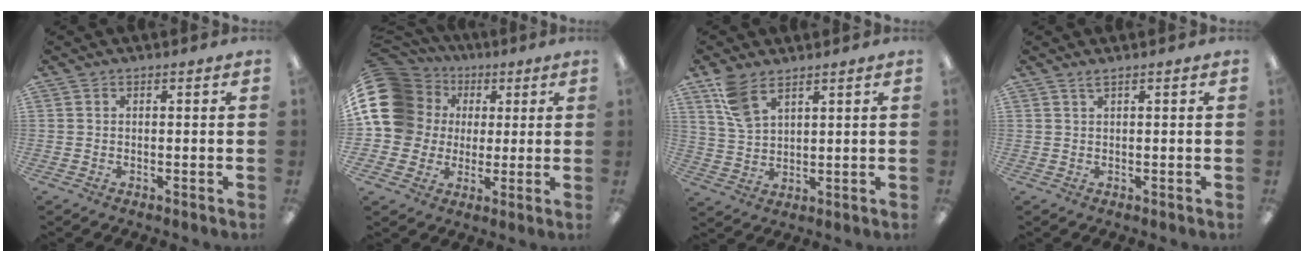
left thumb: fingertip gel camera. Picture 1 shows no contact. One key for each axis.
{"total": 15.9, "fx": 2.7, "fy": 14.2, "fz": 6.5, "tx": -0.138, "ty": 0.001, "tz": 0.060}
{"total": 7.6, "fx": 5.3, "fy": 3.6, "fz": 4.0, "tx": -0.086, "ty": -0.016, "tz": 0.101}
{"total": 1.3, "fx": 0.9, "fy": 0.1, "fz": 0.9, "tx": -0.021, "ty": 0.001, "tz": 0.016}